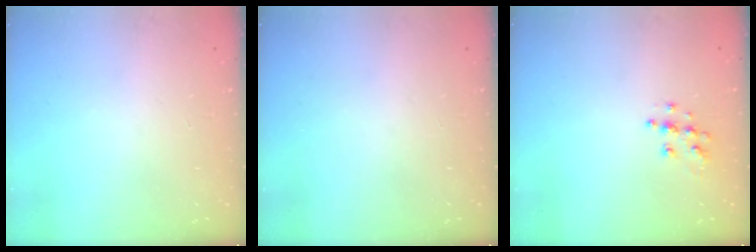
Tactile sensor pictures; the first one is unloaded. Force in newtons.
{"total": 0.0}
{"total": 7.4, "press": 7.4, "slide": 0.2}